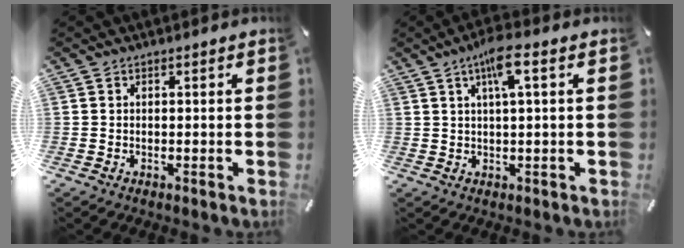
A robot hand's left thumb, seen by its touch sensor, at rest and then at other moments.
{"total": 6.9, "force": [2.6, 1.2, 6.3], "torque": [-0.118, 0.002, 0.041]}